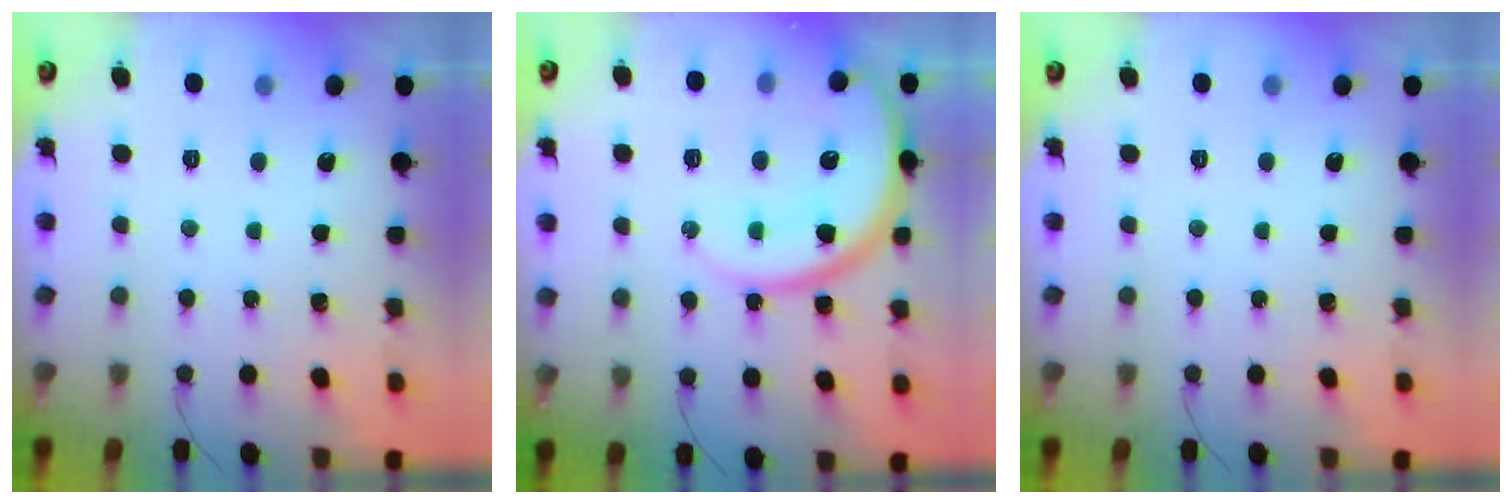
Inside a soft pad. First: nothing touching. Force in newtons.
{"total": 17.6, "press": 17.5, "slide": 1.5}
{"total": 0.0}